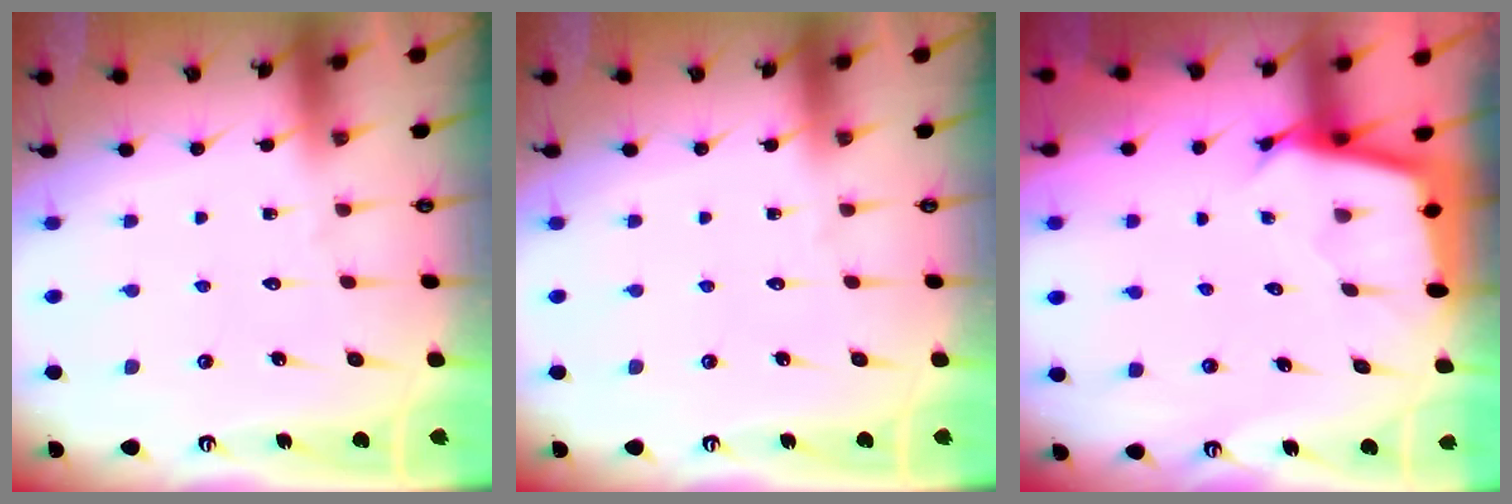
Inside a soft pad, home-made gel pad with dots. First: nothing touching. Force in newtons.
{"total": 0.0}
{"total": 2.5, "press": 2.5, "slide": 0.1}